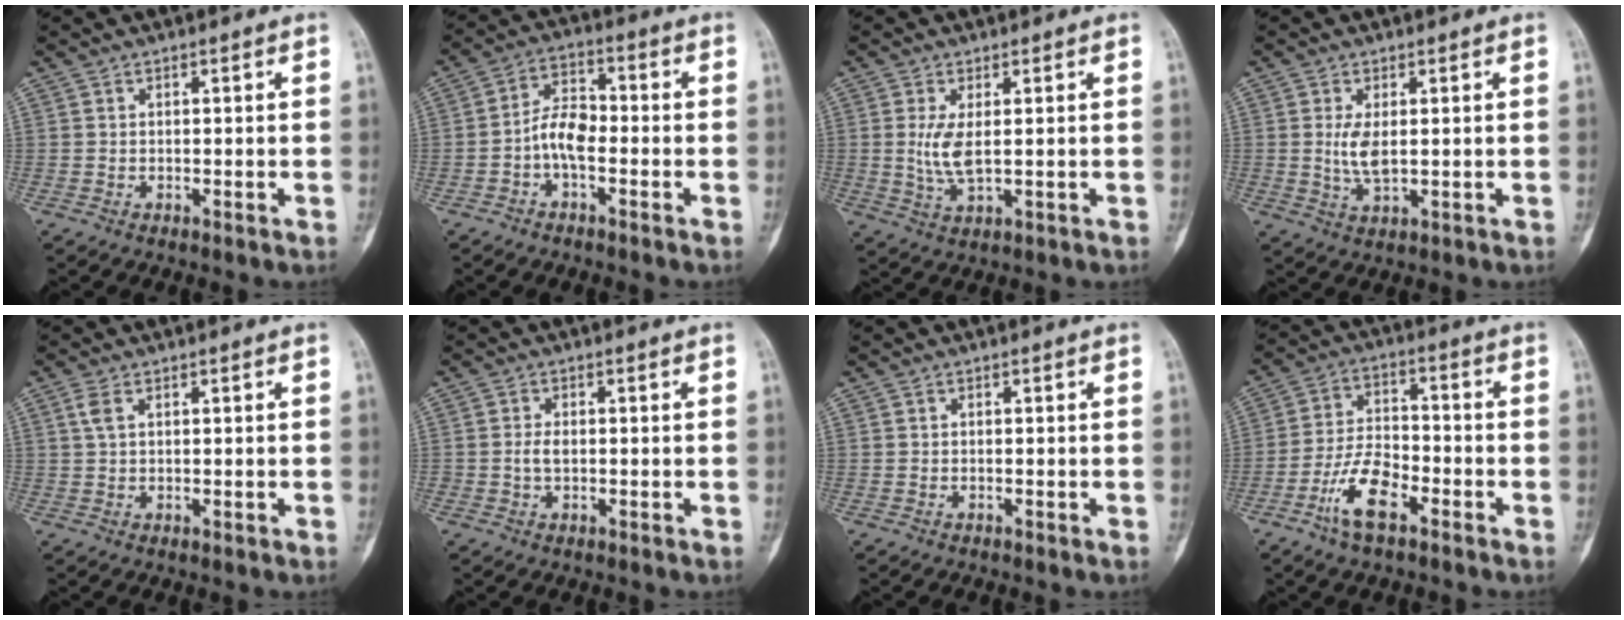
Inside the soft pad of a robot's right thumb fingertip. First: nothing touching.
{"total": 6.7, "force": [-1.9, 3.5, 5.3], "torque": [-0.091, 0.029, -0.043]}
{"total": 5.1, "force": [0.3, 1.8, 4.8], "torque": [-0.111, -0.011, 0.011]}
{"total": 4.5, "force": [0.2, 1.8, 4.1], "torque": [-0.088, -0.011, 0.010]}
{"total": 2.2, "force": [0.8, 1.0, 1.8], "torque": [-0.043, 0.007, 0.018]}
{"total": 2.2, "force": [-0.4, 1.3, 1.8], "torque": [-0.038, 0.005, -0.008]}
{"total": 0.0}
{"total": 9.8, "force": [-5.3, 4.3, 7.1], "torque": [-0.133, 0.028, -0.102]}